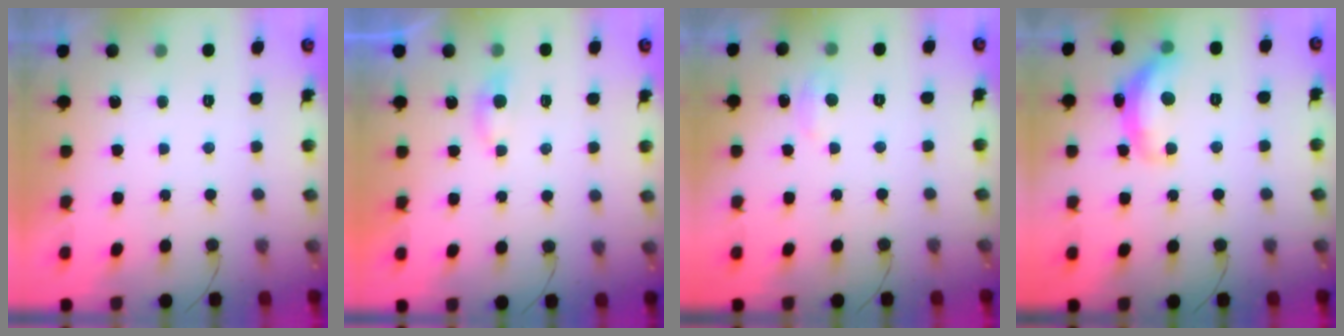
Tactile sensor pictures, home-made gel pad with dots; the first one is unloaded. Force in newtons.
{"total": 2.7, "press": 2.6, "slide": 0.5}
{"total": 3.4, "press": 3.4, "slide": 0.4}
{"total": 14.2, "press": 14.2, "slide": 0.9}